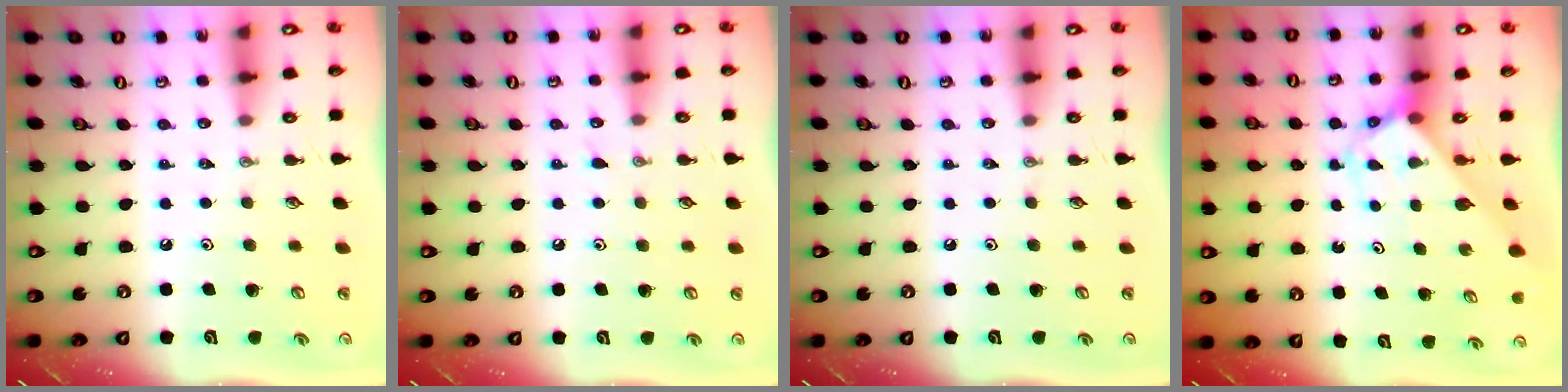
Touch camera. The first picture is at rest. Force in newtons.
{"total": 4.4, "press": 4.4, "slide": 0.6}
{"total": 0.0}
{"total": 2.9, "press": 2.9, "slide": 0.2}